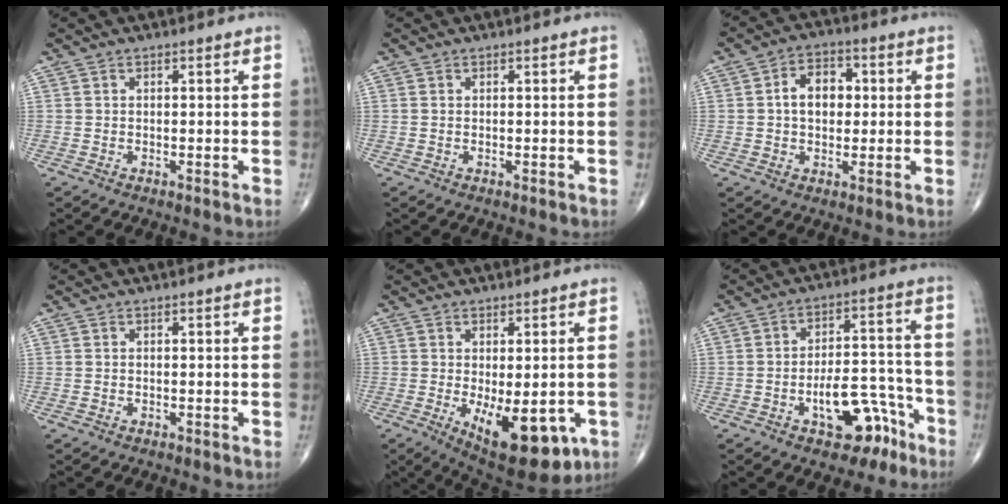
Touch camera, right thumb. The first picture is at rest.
{"total": 0.0}
{"total": 7.8, "force": [0.8, 5.5, 5.5], "torque": [-0.065, 0.017, 0.007]}
{"total": 0.0}
{"total": 14.4, "force": [-4.7, 6.5, 11.9], "torque": [-0.156, -0.016, -0.049]}
{"total": 12.1, "force": [-6.5, 6.0, 8.3], "torque": [-0.089, 0.062, -0.089]}